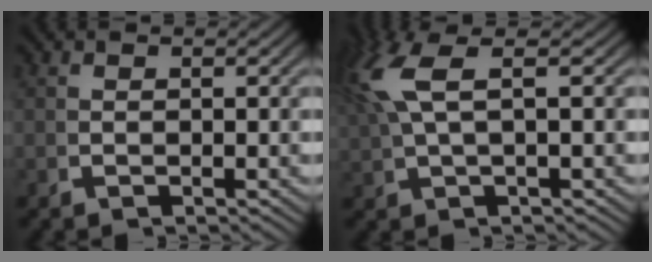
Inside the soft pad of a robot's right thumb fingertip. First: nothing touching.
{"total": 5.8, "force": [2.7, 2.0, 4.7], "torque": [-0.099, 0.014, 0.051]}